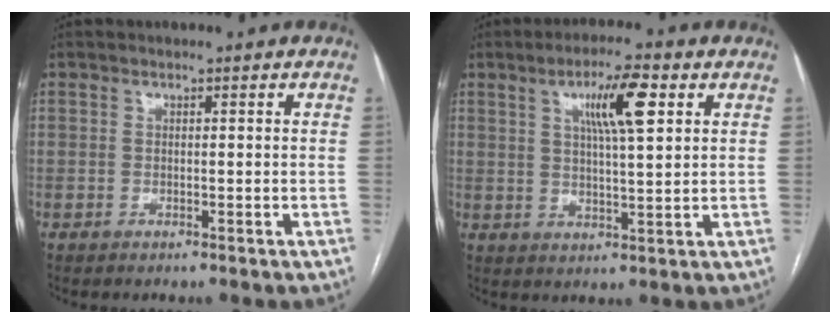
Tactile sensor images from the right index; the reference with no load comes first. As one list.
[{"total": 8.3, "force": [3.2, 1.0, 7.6], "torque": [-0.132, 0.009, 0.054]}]